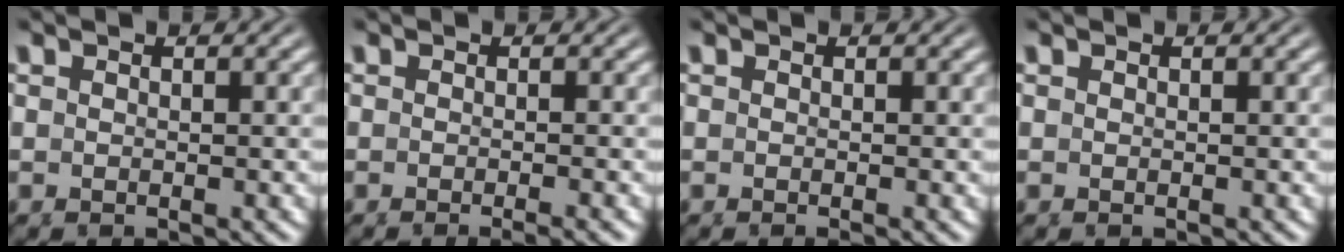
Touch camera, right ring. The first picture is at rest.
{"total": 2.0, "force": [-1.5, -0.1, 1.3], "torque": [-0.013, 0.005, -0.028]}
{"total": 0.6, "force": [-0.4, -0.1, 0.4], "torque": [-0.001, 0.003, -0.008]}
{"total": 0.0}